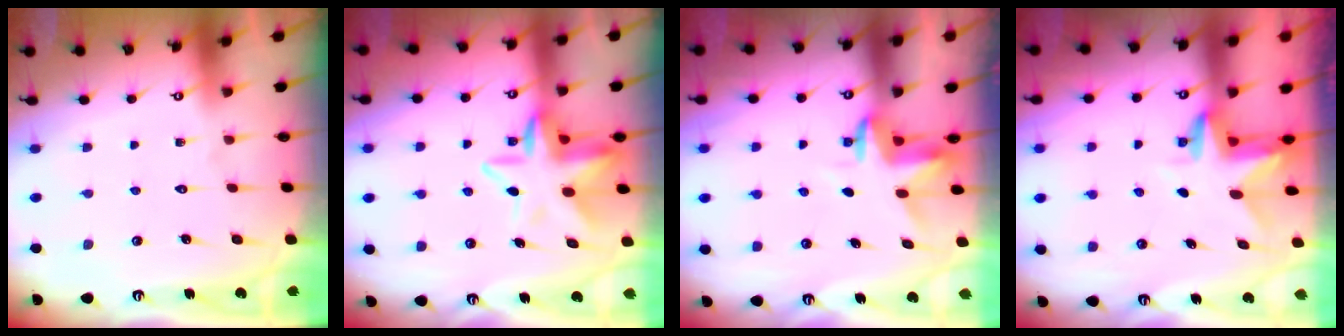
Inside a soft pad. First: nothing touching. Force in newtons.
{"total": 11.0, "press": 10.7, "slide": 2.7}
{"total": 3.6, "press": 3.6, "slide": 0.2}
{"total": 2.9, "press": 2.9, "slide": 0.2}